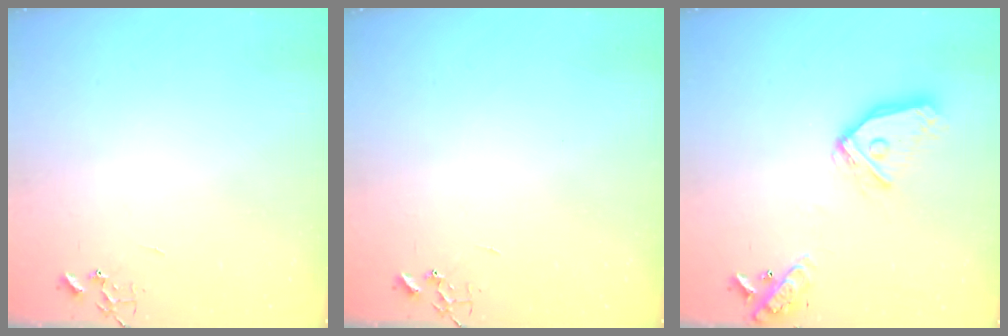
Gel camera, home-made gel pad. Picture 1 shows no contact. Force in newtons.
{"total": 0.0}
{"total": 18.6, "press": 18.4, "slide": 2.5}